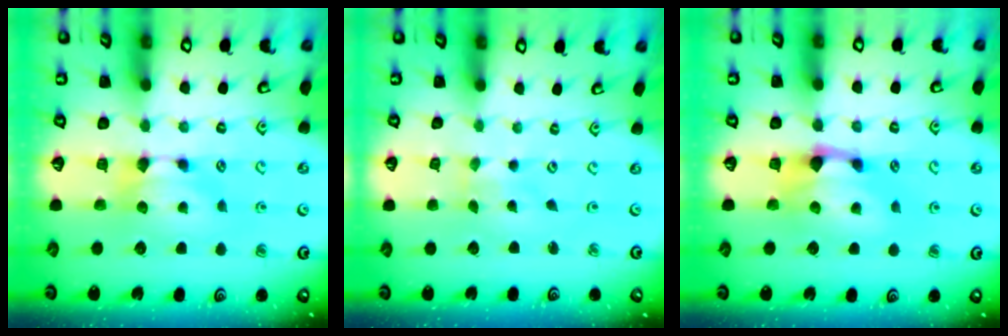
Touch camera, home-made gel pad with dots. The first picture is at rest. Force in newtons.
{"total": 4.1, "press": 4.0, "slide": 0.6}
{"total": 2.5, "press": 2.0, "slide": 1.5}